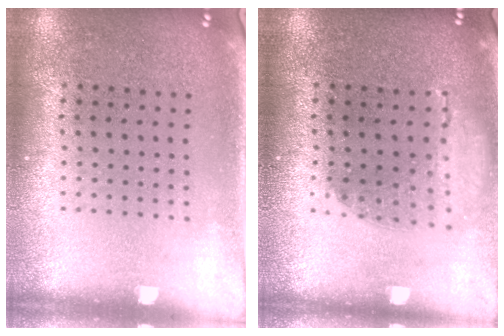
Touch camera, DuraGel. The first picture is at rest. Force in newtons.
{"total": 1.1, "press": 1.1, "slide": 0.2}